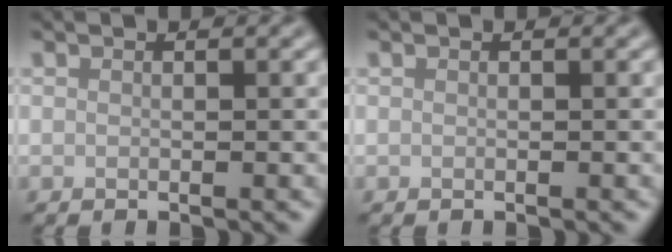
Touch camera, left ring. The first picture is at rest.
{"total": 0.0}